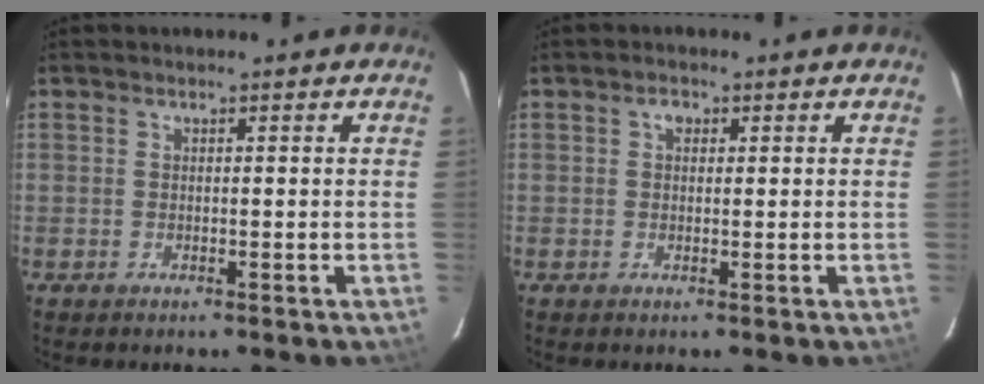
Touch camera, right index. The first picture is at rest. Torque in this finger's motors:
{"motor_torque": [0.19, -0.02, 0.14, 0.02]}